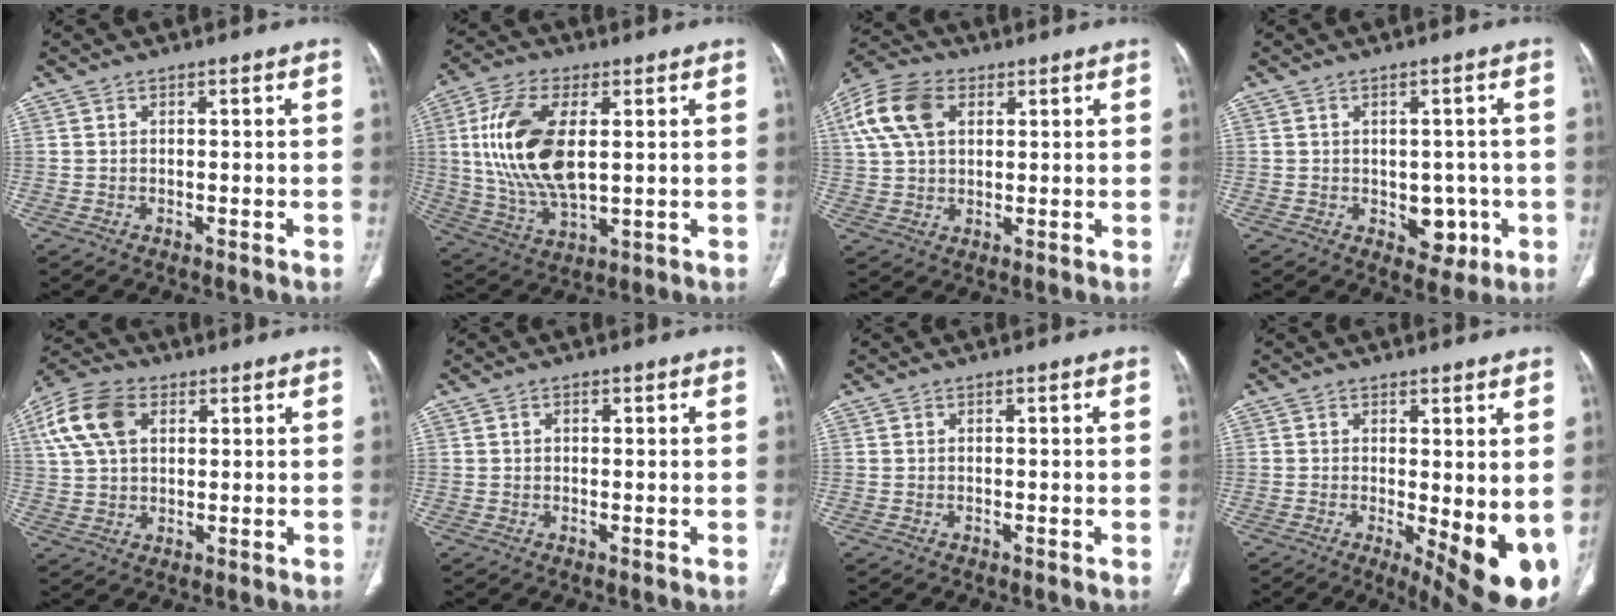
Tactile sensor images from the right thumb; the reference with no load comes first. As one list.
[{"total": 17.3, "force": [2.7, 8.5, 14.9], "torque": [-0.303, -0.009, 0.056]}, {"total": 12.3, "force": [4.2, 8.0, 8.4], "torque": [-0.167, 0.013, 0.079]}, {"total": 5.8, "force": [-1.3, 4.0, 3.9], "torque": [-0.017, 0.001, -0.007]}, {"total": 11.7, "force": [4.1, 7.6, 8.0], "torque": [-0.159, 0.012, 0.075]}, {"total": 1.0, "force": [0.3, 0.7, 0.6], "torque": [-0.006, 0.001, 0.004]}, {"total": 0.0}, {"total": 12.4, "force": [-1.5, 4.2, 11.5], "torque": [-0.151, -0.027, -0.007]}]